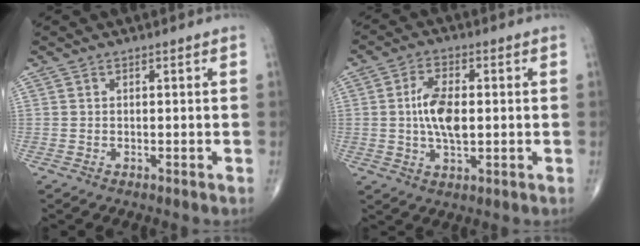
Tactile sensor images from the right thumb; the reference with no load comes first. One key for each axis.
{"total": 8.4, "fx": 0.2, "fy": 4.0, "fz": 7.4, "tx": -0.142, "ty": 0.002, "tz": 0.002}